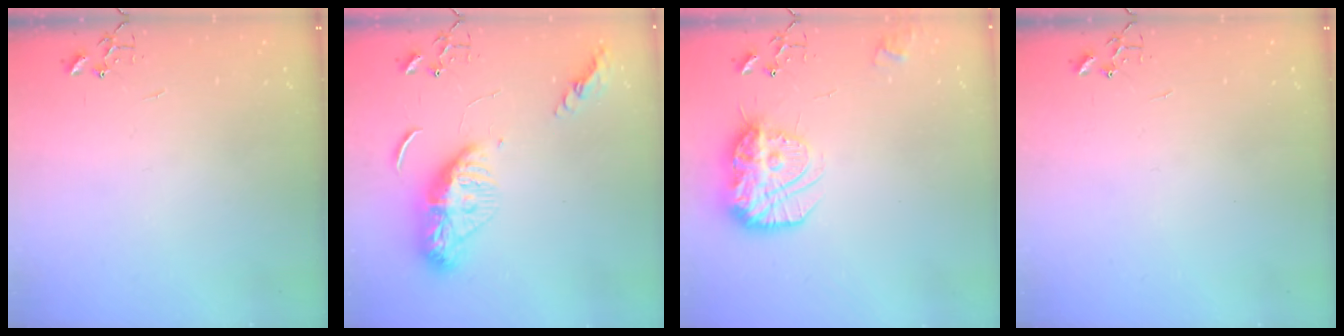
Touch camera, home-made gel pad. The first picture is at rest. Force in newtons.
{"total": 13.0, "press": 13.0, "slide": 1.2}
{"total": 16.5, "press": 16.5, "slide": 1.4}
{"total": 0.0}